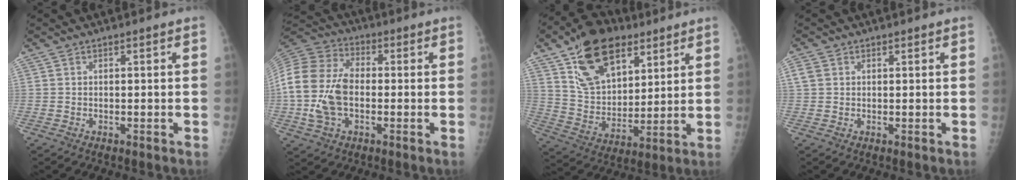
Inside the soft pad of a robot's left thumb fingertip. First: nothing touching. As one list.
[{"total": 17.5, "force": [-1.8, 11.5, 13.1], "torque": [-0.289, 0.020, -0.034]}, {"total": 18.9, "force": [10.4, 10.9, 11.3], "torque": [-0.151, -0.041, 0.189]}, {"total": 2.3, "force": [0.9, 1.8, 1.0], "torque": [-0.019, 0.005, 0.020]}]